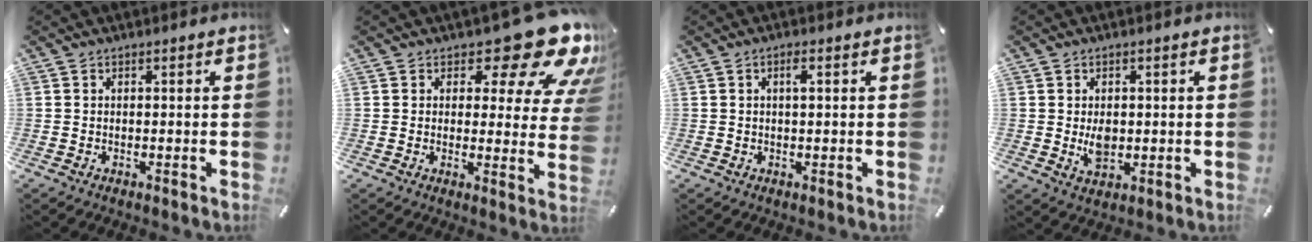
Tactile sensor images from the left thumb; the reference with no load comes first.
{"total": 17.2, "force": [10.3, 7.1, 11.8], "torque": [-0.149, -0.072, 0.168]}
{"total": 2.0, "force": [0.6, 0.6, 1.8], "torque": [-0.036, 0.004, 0.008]}
{"total": 4.9, "force": [-0.1, 3.6, 3.4], "torque": [-0.068, -0.007, -0.009]}